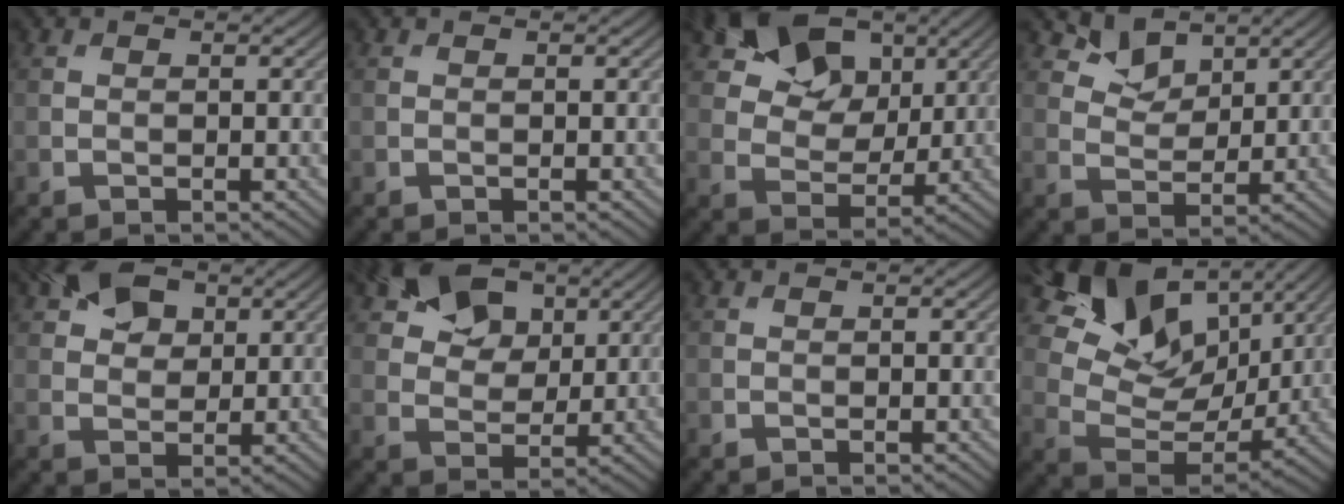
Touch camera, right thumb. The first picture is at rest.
{"total": 0.0}
{"total": 12.9, "force": [7.1, 7.9, 7.3], "torque": [-0.142, 0.014, 0.106]}
{"total": 4.3, "force": [3.3, 2.3, 1.6], "torque": [-0.041, -0.008, 0.061]}
{"total": 6.2, "force": [3.2, 4.0, 3.5], "torque": [-0.074, 0.007, 0.056]}
{"total": 9.7, "force": [5.3, 6.0, 5.4], "torque": [-0.115, 0.010, 0.081]}
{"total": 0.0}
{"total": 15.3, "force": [8.7, 8.9, 8.8], "torque": [-0.182, 0.015, 0.151]}